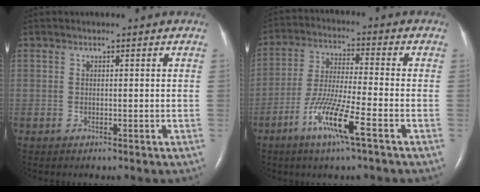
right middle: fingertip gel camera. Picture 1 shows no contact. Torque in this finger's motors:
{"motor_torque": [1.26, -0.88, 0.43, 0.16]}